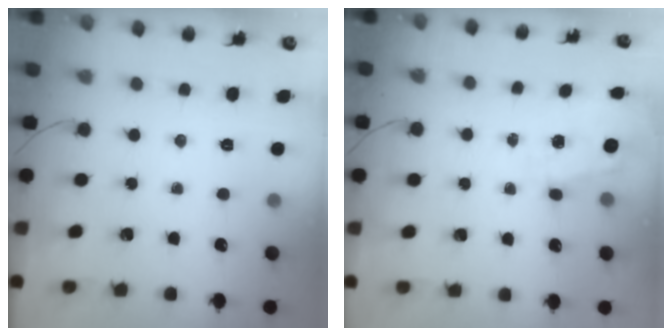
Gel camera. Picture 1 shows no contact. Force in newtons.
{"total": 7.0, "press": 6.9, "slide": 1.1}